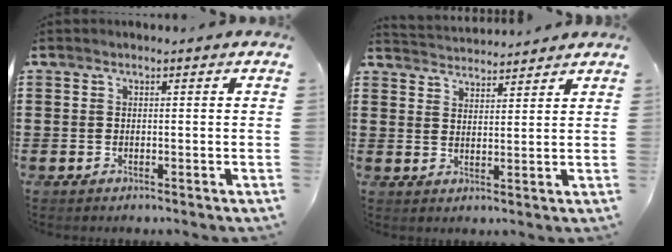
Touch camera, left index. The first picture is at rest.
{"total": 3.0, "force": [3.0, -0.1, -0.4], "torque": [-0.002, -0.014, 0.054]}